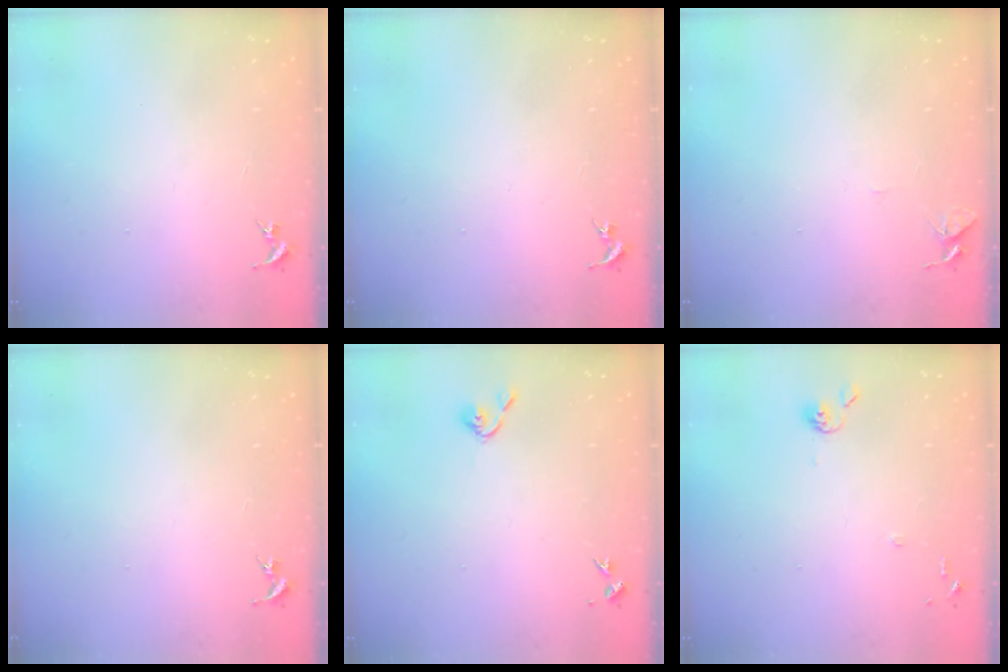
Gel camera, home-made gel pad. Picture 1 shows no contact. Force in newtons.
{"total": 0.0}
{"total": 5.2, "press": 5.1, "slide": 0.4}
{"total": 0.0}
{"total": 3.7, "press": 3.6, "slide": 0.7}
{"total": 6.6, "press": 6.6, "slide": 0.6}